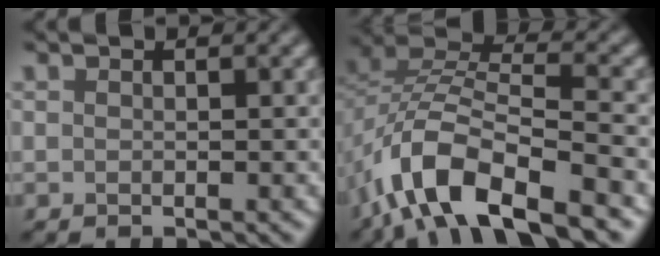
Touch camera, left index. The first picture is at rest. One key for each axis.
{"total": 10.6, "fx": -7.0, "fy": 4.0, "fz": 6.9, "tx": -0.141, "ty": -0.002, "tz": -0.122}